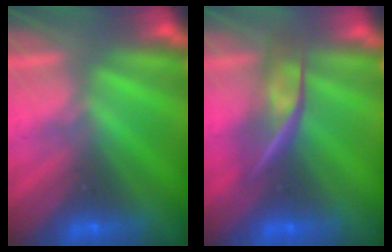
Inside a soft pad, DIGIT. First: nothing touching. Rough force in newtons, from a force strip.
{"total": 2.4}